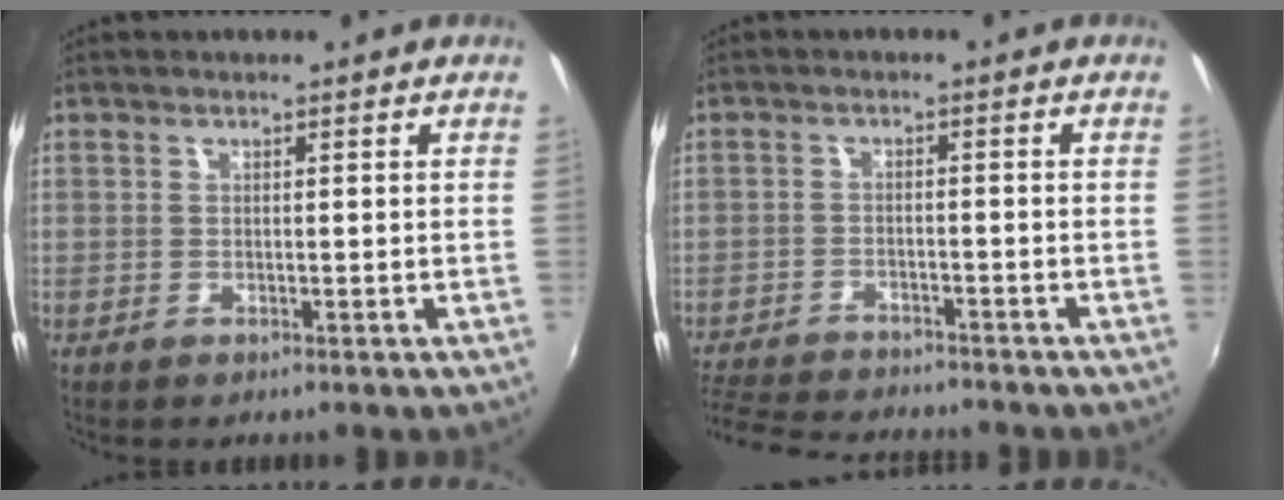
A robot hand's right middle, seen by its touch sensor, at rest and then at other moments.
{"total": 11.6, "force": [-10.5, 2.7, 3.9], "torque": [-0.107, -0.013, -0.173]}